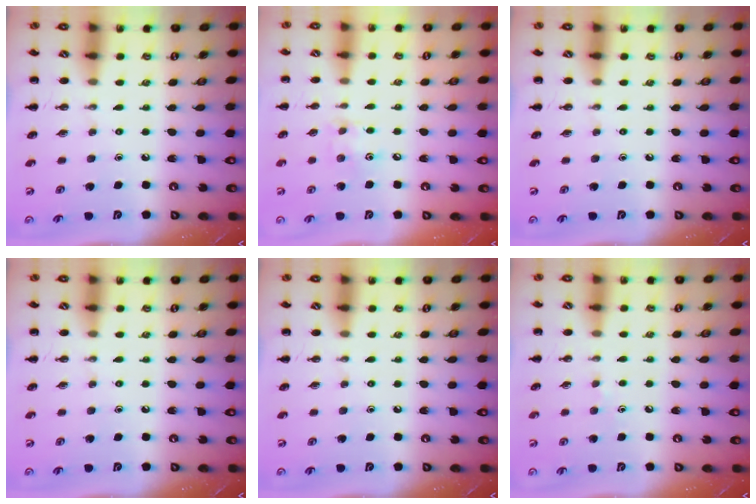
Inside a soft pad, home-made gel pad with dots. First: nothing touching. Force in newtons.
{"total": 6.3, "press": 6.2, "slide": 1.1}
{"total": 0.0}
{"total": 0.0}
{"total": 0.0}
{"total": 3.1, "press": 2.9, "slide": 1.1}